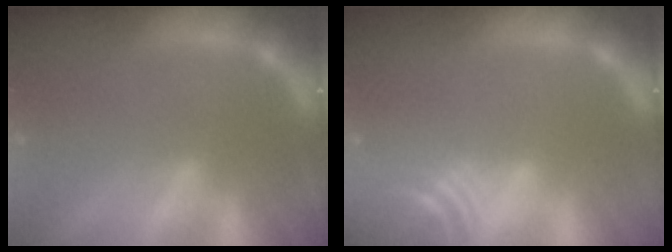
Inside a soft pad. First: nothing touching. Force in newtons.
{"total": 6.0}